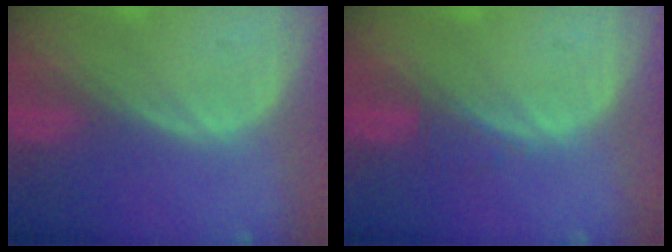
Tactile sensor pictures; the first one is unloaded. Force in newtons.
{"total": 1.2, "press": 1.2, "slide": 0.1}